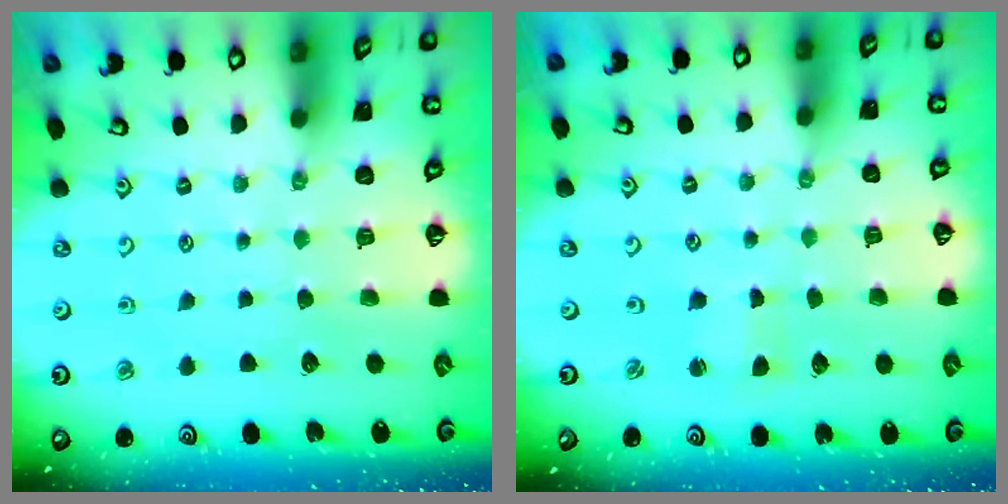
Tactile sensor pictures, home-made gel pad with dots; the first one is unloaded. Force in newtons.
{"total": 1.9, "press": 1.9, "slide": 0.4}